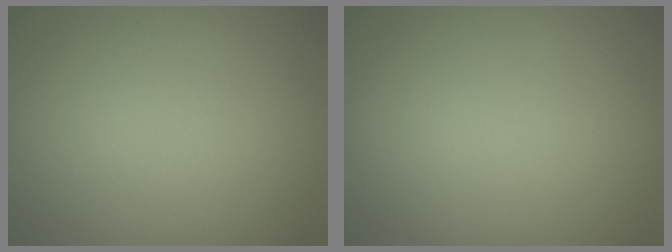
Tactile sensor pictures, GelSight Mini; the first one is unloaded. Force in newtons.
{"total": 0.0}